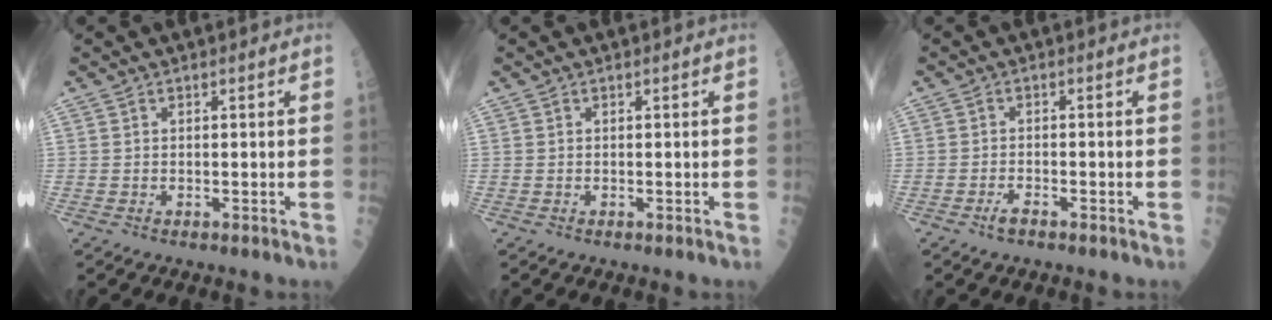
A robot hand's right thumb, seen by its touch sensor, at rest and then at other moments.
{"total": 0.0}
{"total": 1.9, "force": [-1.4, 0.6, 1.2], "torque": [-0.024, 0.008, -0.026]}